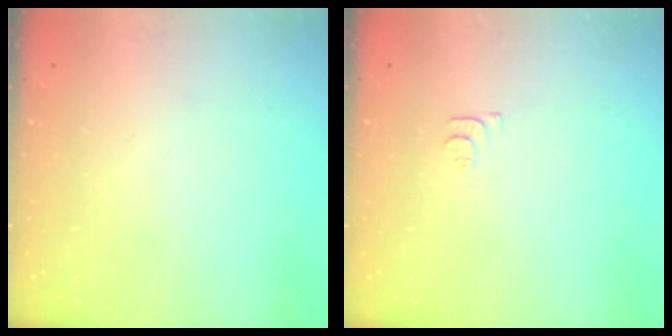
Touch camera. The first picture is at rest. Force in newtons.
{"total": 3.7, "press": 3.6, "slide": 0.5}